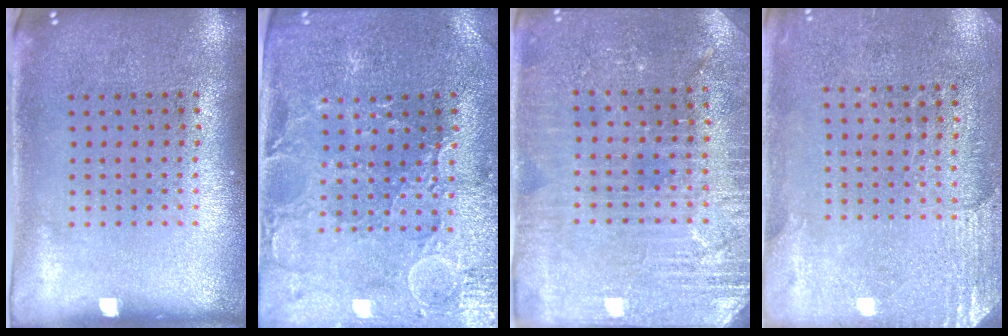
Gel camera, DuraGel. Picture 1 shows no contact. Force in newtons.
{"total": 1.3, "press": 1.3, "slide": 0.4}
{"total": 3.1, "press": 3.1, "slide": 0.5}
{"total": 2.7, "press": 2.4, "slide": 1.2}